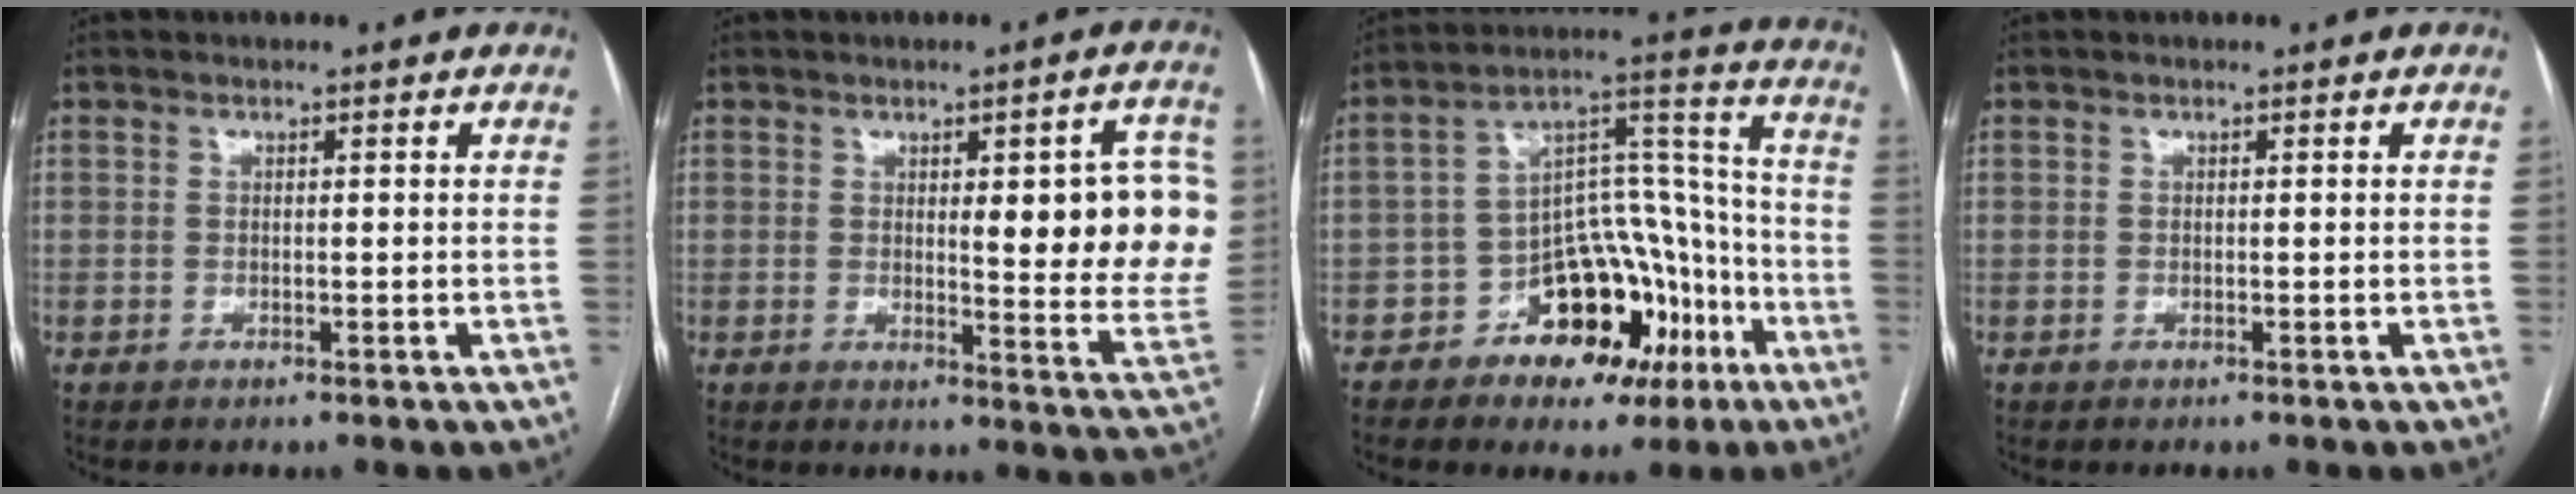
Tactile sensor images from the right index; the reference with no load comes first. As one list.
[{"total": 13.6, "force": [2.4, 3.0, 13.0], "torque": [-0.142, -0.003, 0.029]}, {"total": 15.0, "force": [-7.6, 9.3, 9.1], "torque": [-0.114, 0.048, -0.107]}, {"total": 0.0}]